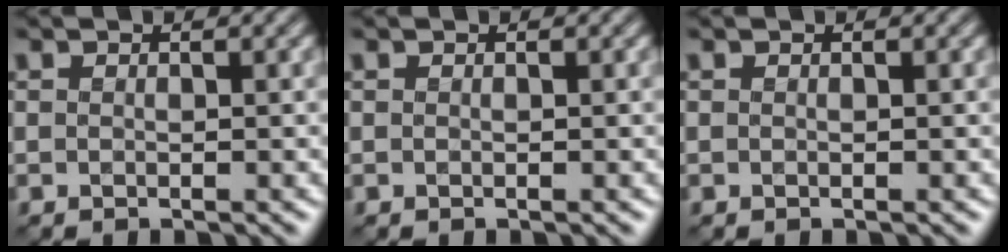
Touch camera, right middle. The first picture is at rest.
{"total": 0.0}
{"total": 0.0}